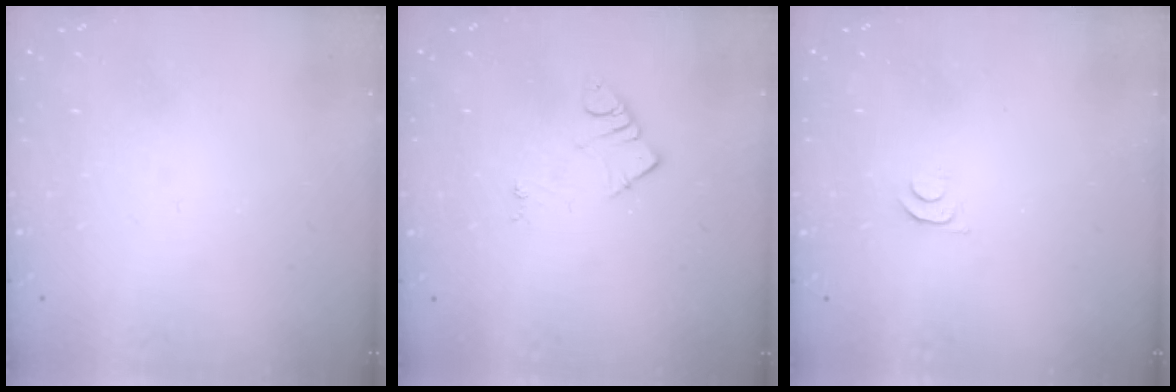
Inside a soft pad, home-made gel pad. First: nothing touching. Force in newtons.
{"total": 3.8, "press": 3.7, "slide": 0.5}
{"total": 5.3, "press": 5.3, "slide": 0.5}